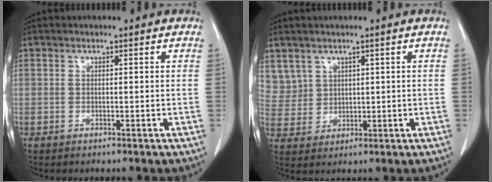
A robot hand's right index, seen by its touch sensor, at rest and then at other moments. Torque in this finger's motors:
{"motor_torque": [-0.29, 0.31, 0.04, 0.03]}